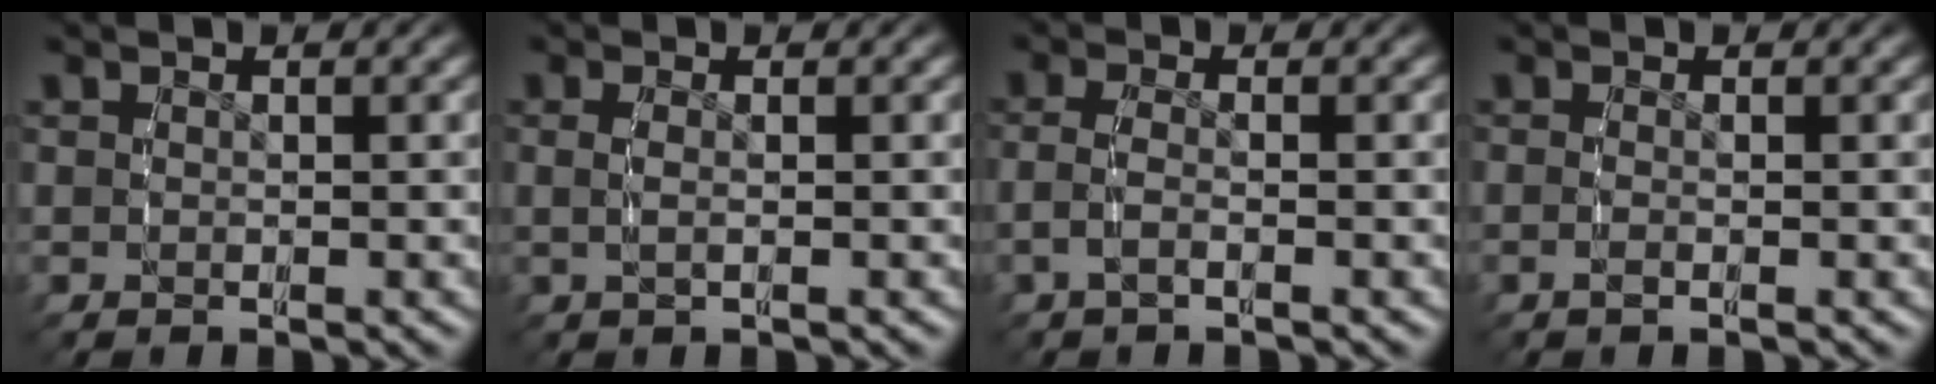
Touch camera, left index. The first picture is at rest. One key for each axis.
{"total": 1.2, "fx": 0.0, "fy": 0.5, "fz": 1.1, "tx": -0.027, "ty": 0.000, "tz": -0.001}
{"total": 2.2, "fx": -0.8, "fy": 1.1, "fz": 1.7, "tx": -0.046, "ty": -0.005, "tz": -0.015}
{"total": 1.0, "fx": -0.7, "fy": 0.1, "fz": 0.7, "tx": -0.020, "ty": -0.007, "tz": -0.011}